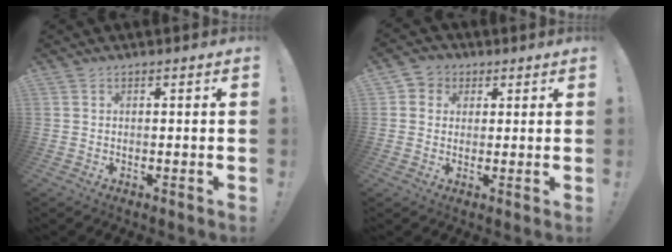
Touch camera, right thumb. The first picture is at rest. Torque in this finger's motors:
{"motor_torque": [-0.16, 0.10, -0.22, 0.30, 0.13]}